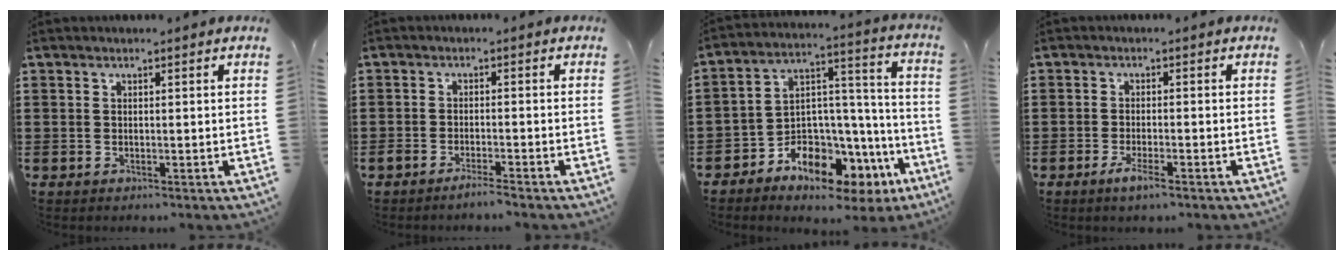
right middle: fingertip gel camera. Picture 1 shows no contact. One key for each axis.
{"total": 2.0, "fx": -1.8, "fy": -0.1, "fz": 0.8, "tx": -0.015, "ty": -0.001, "tz": -0.033}
{"total": 8.0, "fx": -6.4, "fy": 4.0, "fz": 2.5, "tx": -0.057, "ty": 0.001, "tz": -0.120}
{"total": 2.7, "fx": -1.7, "fy": 0.4, "fz": 2.0, "tx": -0.039, "ty": 0.000, "tz": -0.033}